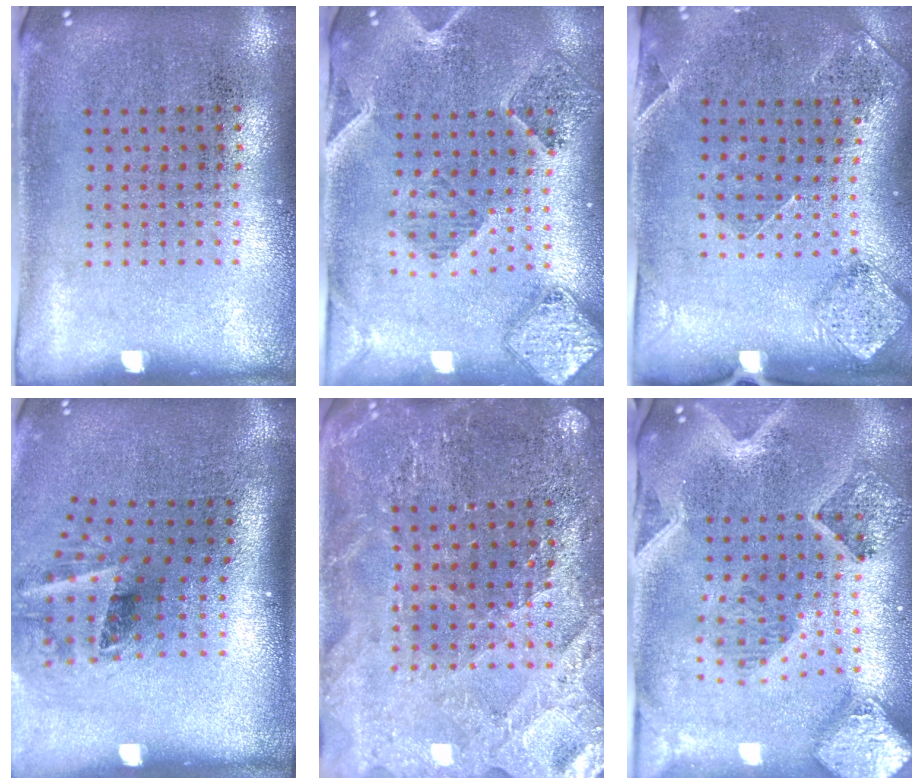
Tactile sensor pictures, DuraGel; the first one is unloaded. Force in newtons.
{"total": 1.6, "press": 1.6, "slide": 0.3}
{"total": 1.5, "press": 1.3, "slide": 0.8}
{"total": 2.0, "press": 1.2, "slide": 1.6}
{"total": 2.8, "press": 2.8, "slide": 0.2}
{"total": 2.9, "press": 2.6, "slide": 1.4}